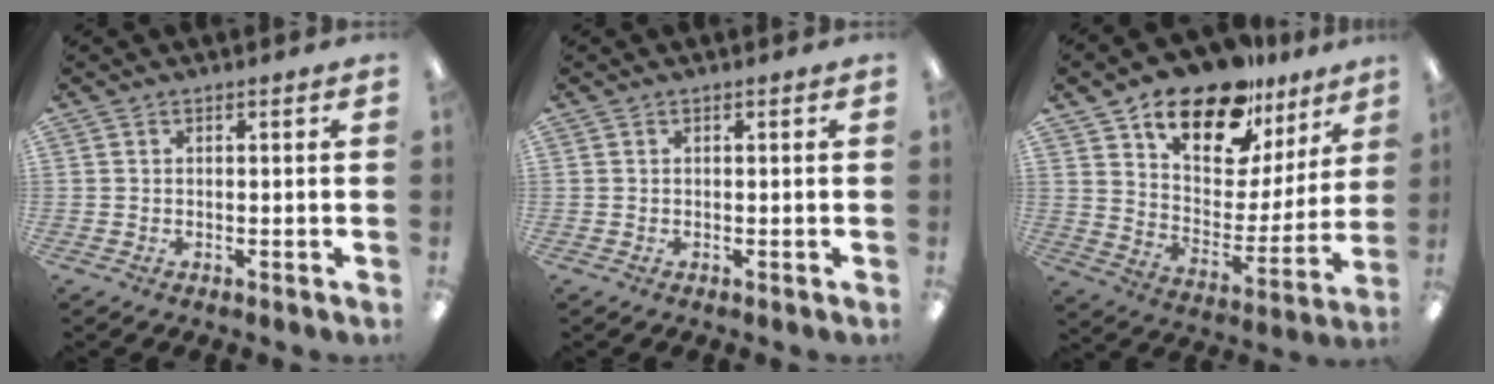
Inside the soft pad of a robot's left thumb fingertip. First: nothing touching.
{"total": 0.0}
{"total": 18.3, "force": [13.9, 8.5, 8.2], "torque": [-0.143, -0.095, 0.246]}